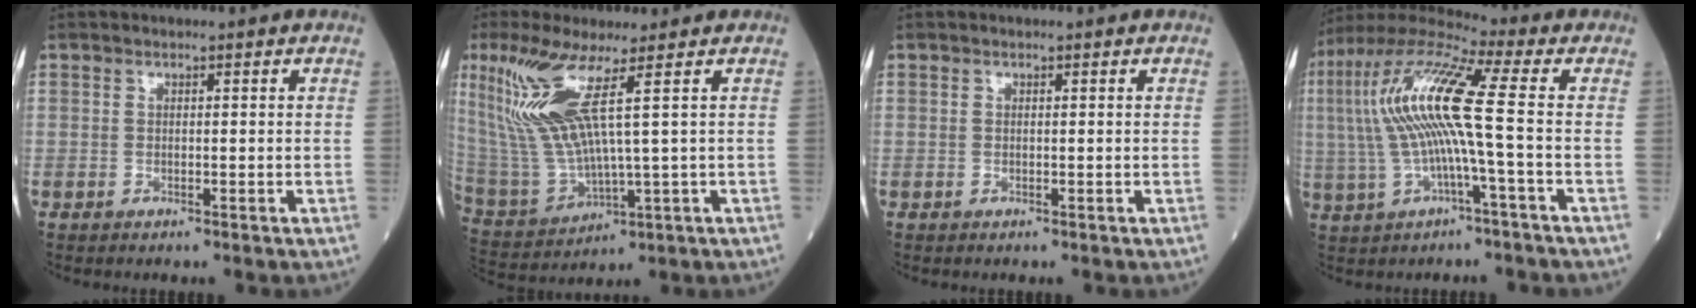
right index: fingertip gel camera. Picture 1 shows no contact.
{"total": 12.3, "force": [5.1, 0.8, 11.1], "torque": [-0.264, -0.009, 0.112]}
{"total": 0.0}
{"total": 13.7, "force": [0.2, 0.4, 13.7], "torque": [-0.288, 0.025, -0.006]}